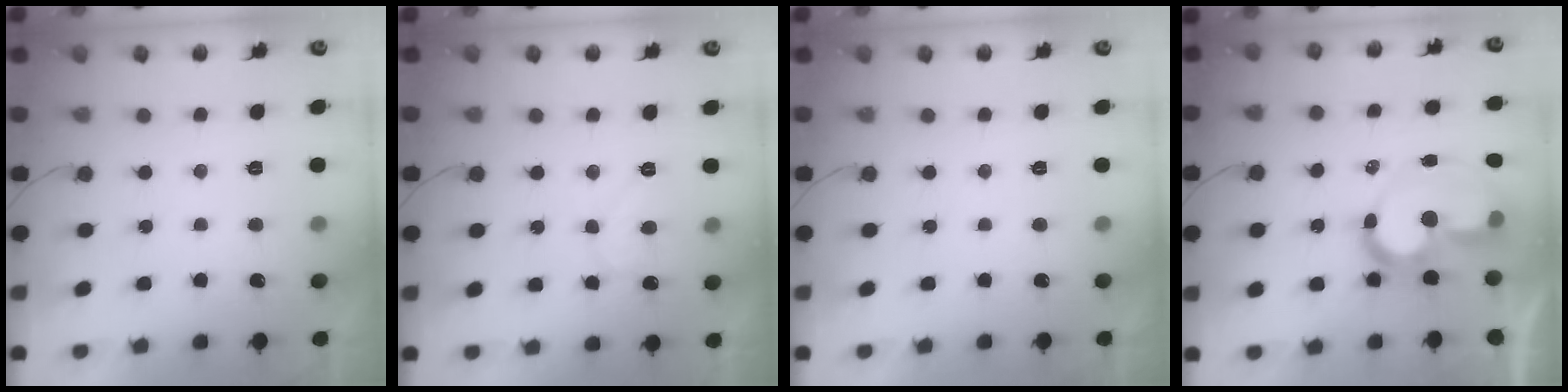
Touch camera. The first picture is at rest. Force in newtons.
{"total": 8.0, "press": 8.0, "slide": 0.5}
{"total": 1.7, "press": 1.7, "slide": 0.1}
{"total": 12.6, "press": 12.3, "slide": 2.5}